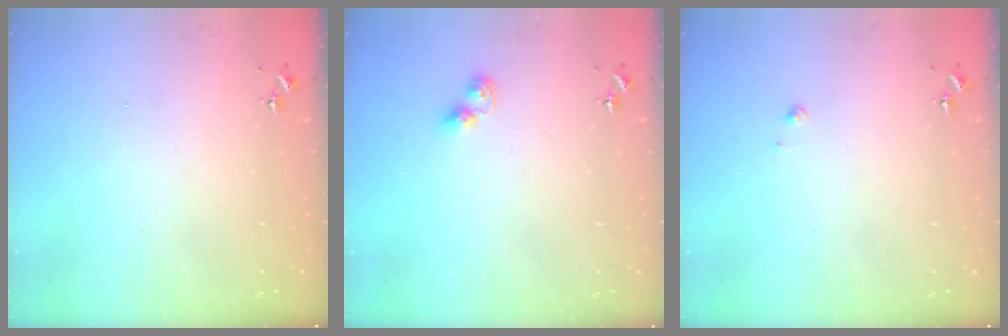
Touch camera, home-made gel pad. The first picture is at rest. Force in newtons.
{"total": 5.2, "press": 5.2, "slide": 0.3}
{"total": 2.1, "press": 2.1, "slide": 0.2}